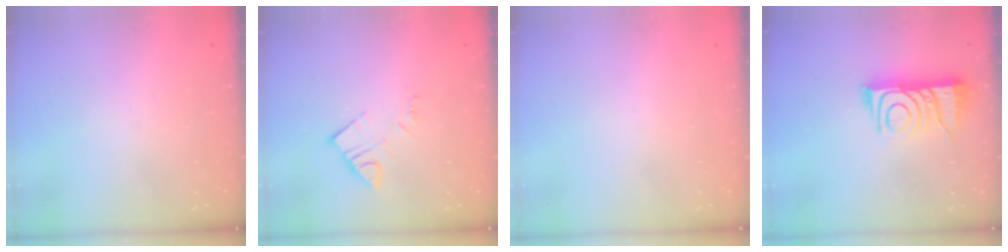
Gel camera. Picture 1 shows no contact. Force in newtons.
{"total": 7.5, "press": 7.5, "slide": 0.6}
{"total": 1.7, "press": 1.6, "slide": 0.1}
{"total": 10.7, "press": 10.7, "slide": 1.2}